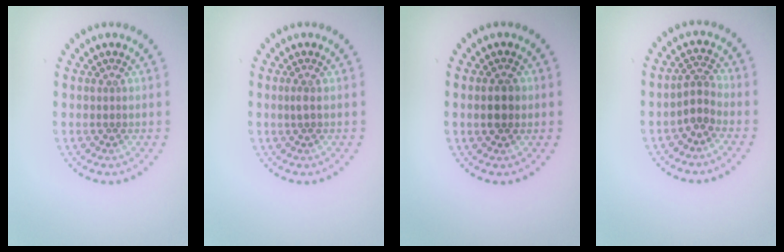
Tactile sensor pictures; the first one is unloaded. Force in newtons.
{"total": 0.6, "press": 0.5, "slide": 0.3}
{"total": 2.1, "press": 2.0, "slide": 0.1}
{"total": 2.1, "press": 1.6, "slide": 1.4}